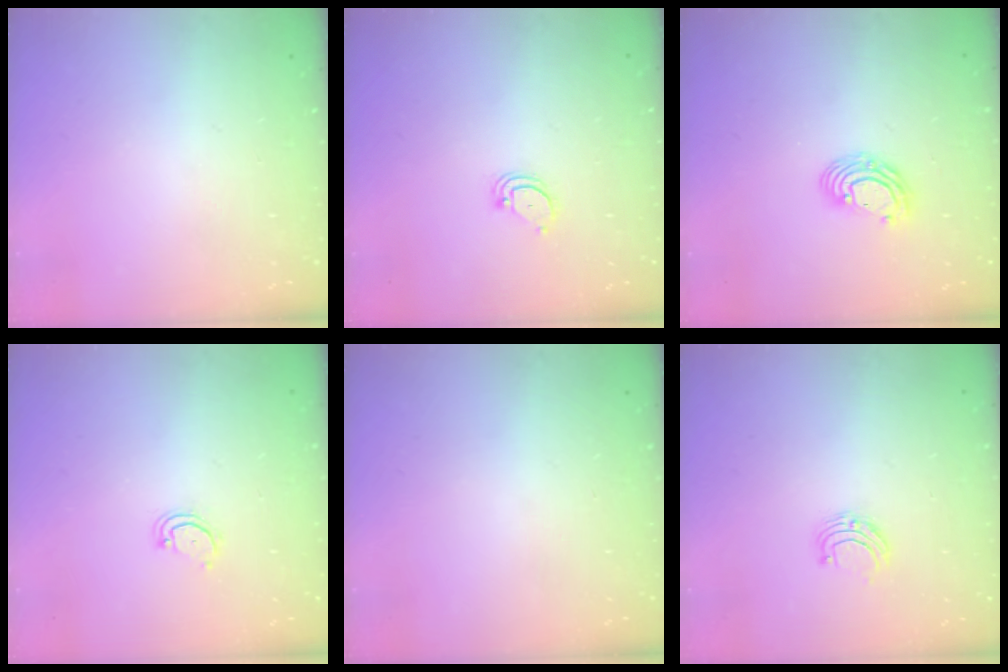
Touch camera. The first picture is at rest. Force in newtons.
{"total": 3.0, "press": 3.0, "slide": 0.2}
{"total": 6.9, "press": 6.9, "slide": 0.8}
{"total": 3.3, "press": 3.3, "slide": 0.3}
{"total": 0.0}
{"total": 5.0, "press": 5.0, "slide": 0.5}